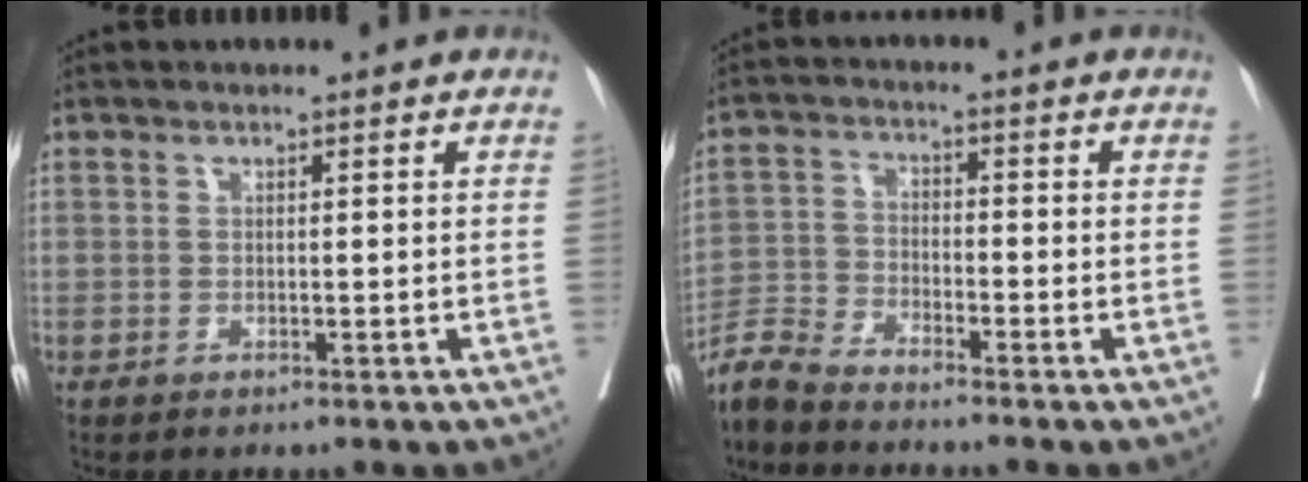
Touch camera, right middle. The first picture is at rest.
{"total": 6.3, "force": [-6.1, -0.1, 1.2], "torque": [-0.021, -0.009, -0.122]}